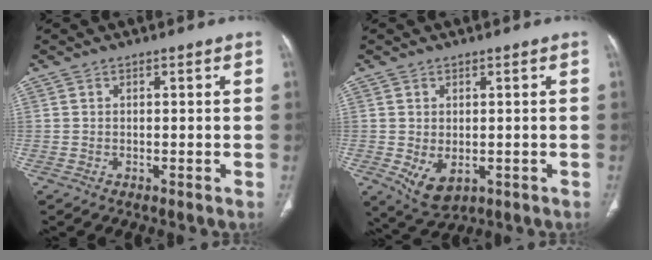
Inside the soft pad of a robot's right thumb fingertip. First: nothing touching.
{"total": 5.2, "force": [-1.1, 3.3, 3.9], "torque": [-0.061, -0.013, -0.003]}